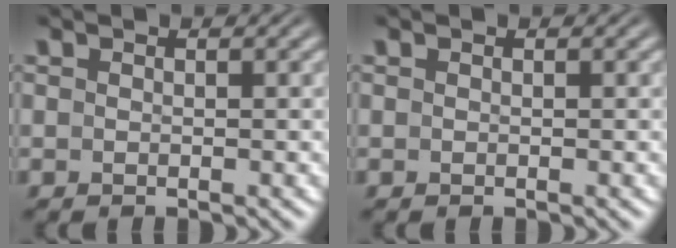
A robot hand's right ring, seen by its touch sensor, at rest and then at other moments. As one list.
[{"total": 0.0}]